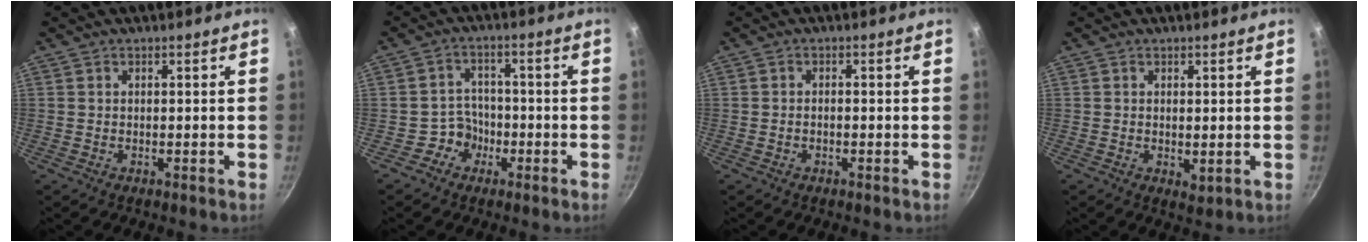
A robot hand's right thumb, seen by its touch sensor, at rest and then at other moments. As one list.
[{"total": 4.4, "force": [-2.2, 3.8, 0.5], "torque": [0.025, 0.028, -0.038]}, {"total": 0.9, "force": [-0.4, 0.4, 0.6], "torque": [-0.015, 0.008, -0.009]}, {"total": 2.0, "force": [0.4, 1.1, 1.6], "torque": [-0.026, -0.007, 0.007]}]